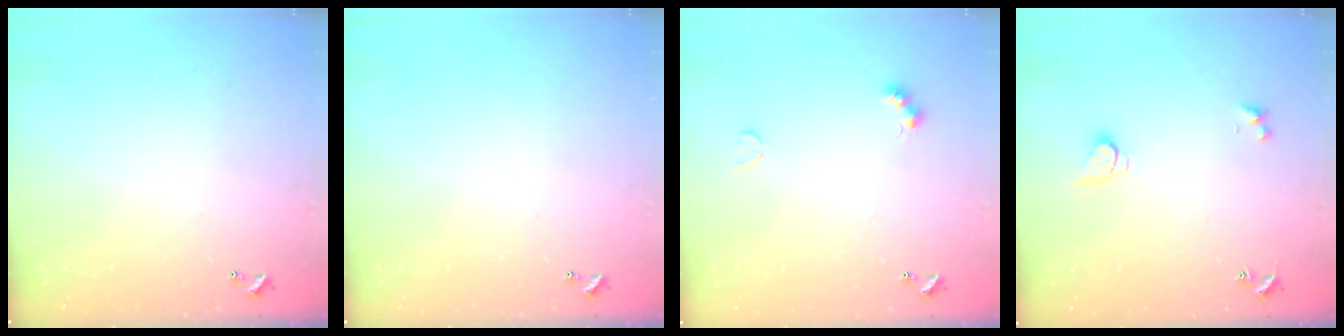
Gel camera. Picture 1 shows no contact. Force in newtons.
{"total": 0.0}
{"total": 4.0, "press": 3.9, "slide": 0.8}
{"total": 2.9, "press": 2.9, "slide": 0.5}